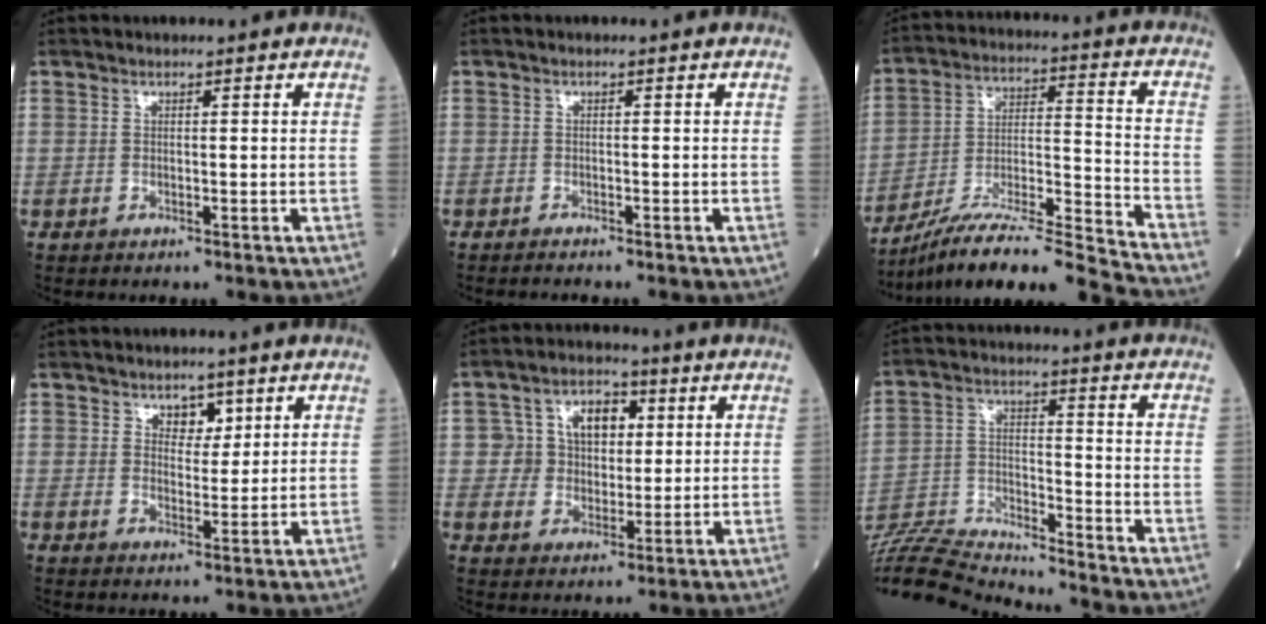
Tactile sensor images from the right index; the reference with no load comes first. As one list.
[{"total": 0.8, "force": [-0.8, -0.1, 0.1], "torque": [-0.008, -0.003, -0.015]}, {"total": 17.9, "force": [-16.2, -1.8, 7.3], "torque": [-0.137, 0.009, -0.283]}, {"total": 3.3, "force": [2.0, 1.9, 1.8], "torque": [-0.021, 0.000, 0.033]}, {"total": 7.5, "force": [2.1, 6.0, 4.1], "torque": [-0.060, 0.023, 0.041]}, {"total": 15.8, "force": [-15.5, -0.3, 3.3], "torque": [-0.070, 0.007, -0.274]}]